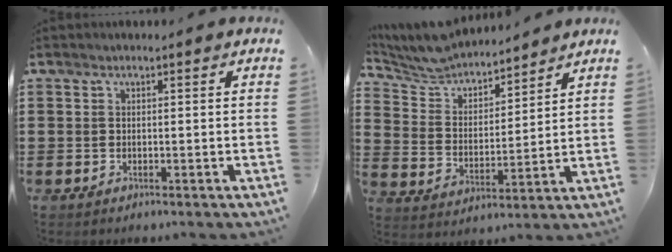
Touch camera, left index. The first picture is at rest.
{"total": 6.3, "force": [6.1, 1.2, 0.7], "torque": [-0.050, -0.039, 0.107]}